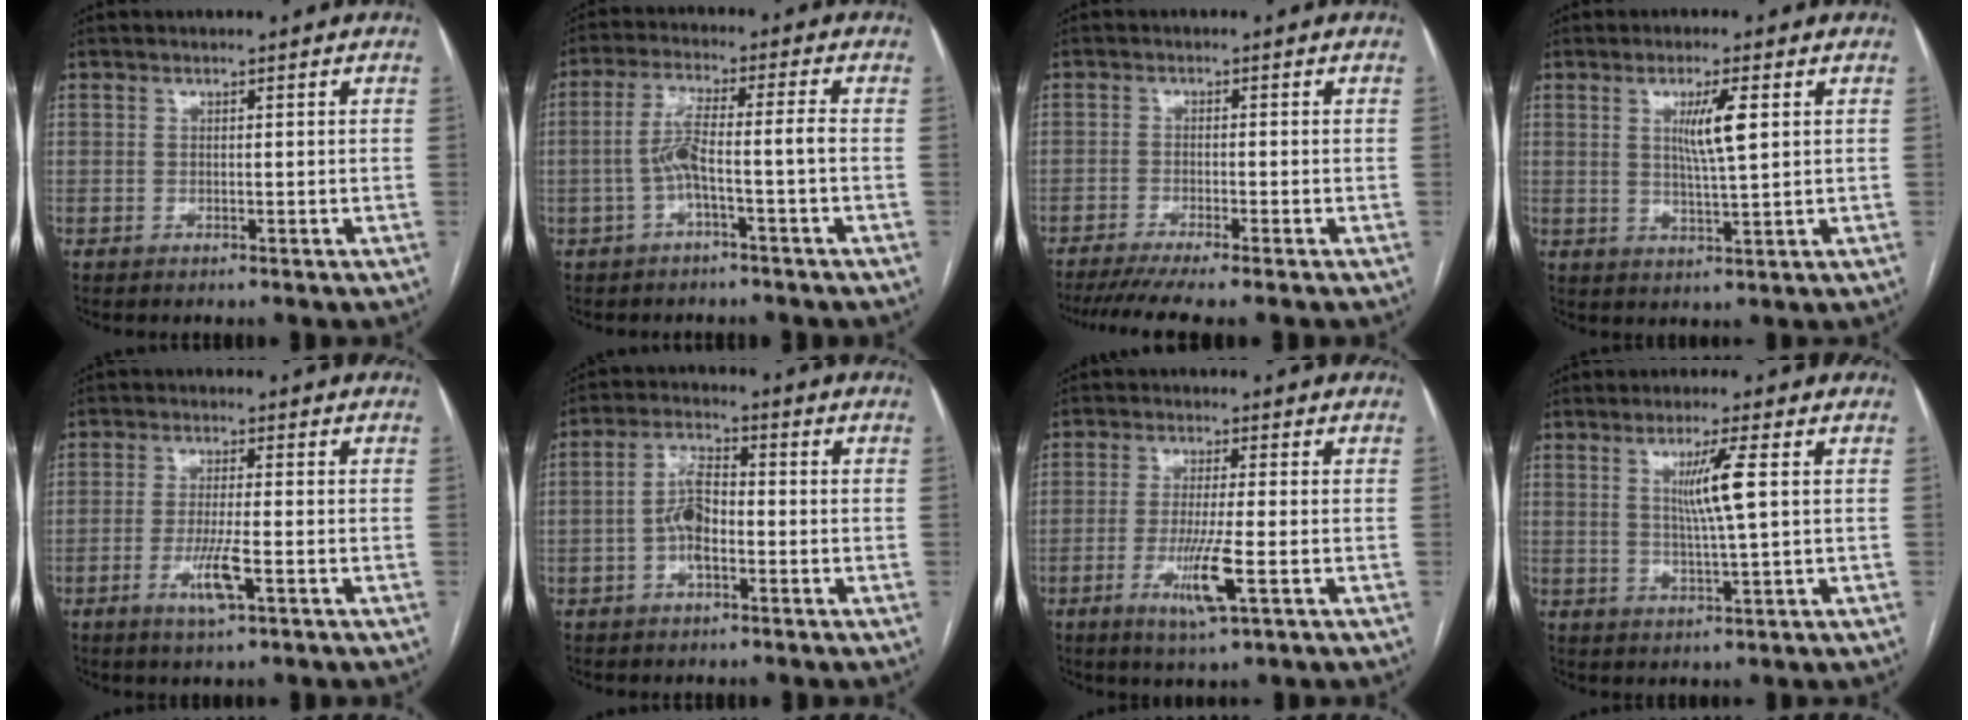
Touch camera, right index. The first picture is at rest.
{"total": 6.0, "force": [-1.8, -0.2, 5.7], "torque": [-0.117, 0.024, -0.031]}
{"total": 8.6, "force": [-7.0, -0.5, 4.8], "torque": [-0.061, -0.018, -0.110]}
{"total": 5.6, "force": [1.6, 0.1, 5.4], "torque": [-0.098, -0.004, 0.030]}
{"total": 5.4, "force": [-2.2, 0.3, 4.9], "torque": [-0.098, -0.010, -0.039]}
{"total": 6.0, "force": [-1.3, 2.3, 5.4], "torque": [-0.113, 0.012, -0.030]}
{"total": 7.4, "force": [-2.5, -0.1, 6.9], "torque": [-0.134, -0.020, -0.044]}
{"total": 5.9, "force": [1.5, -0.7, 5.6], "torque": [-0.104, -0.005, 0.029]}